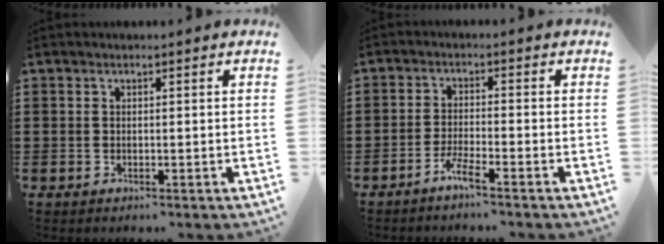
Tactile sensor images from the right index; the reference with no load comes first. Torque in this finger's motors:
{"motor_torque": [-1.14, 1.00, 0.08, 0.01]}